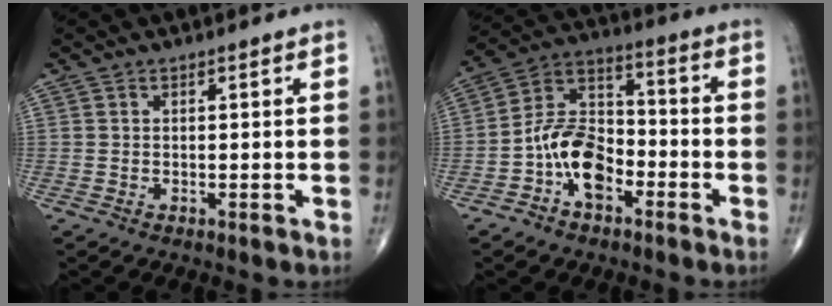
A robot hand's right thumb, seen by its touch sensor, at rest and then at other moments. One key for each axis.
{"total": 11.9, "fx": -4.8, "fy": 7.3, "fz": 8.2, "tx": -0.131, "ty": 0.046, "tz": -0.094}